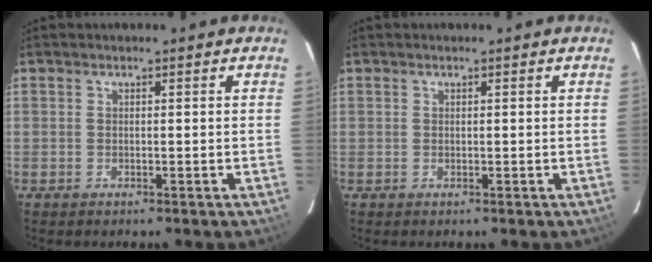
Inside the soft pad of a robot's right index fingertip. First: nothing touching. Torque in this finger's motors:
{"motor_torque": [0.12, 0.12, -0.02, 0.00]}